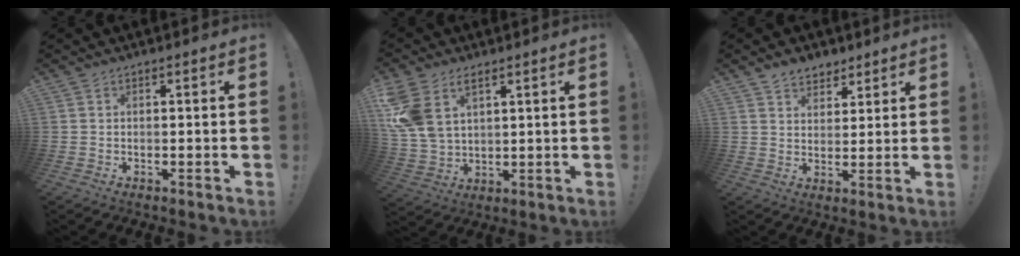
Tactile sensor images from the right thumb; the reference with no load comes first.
{"total": 10.7, "force": [5.2, 6.9, 6.2], "torque": [-0.129, -0.024, 0.103]}
{"total": 5.9, "force": [4.5, 3.8, 0.8], "torque": [-0.009, -0.030, 0.085]}